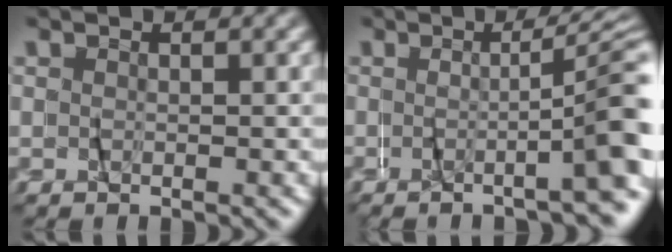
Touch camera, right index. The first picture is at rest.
{"total": 5.4, "force": [-2.9, -1.3, 4.3], "torque": [-0.034, 0.008, -0.046]}